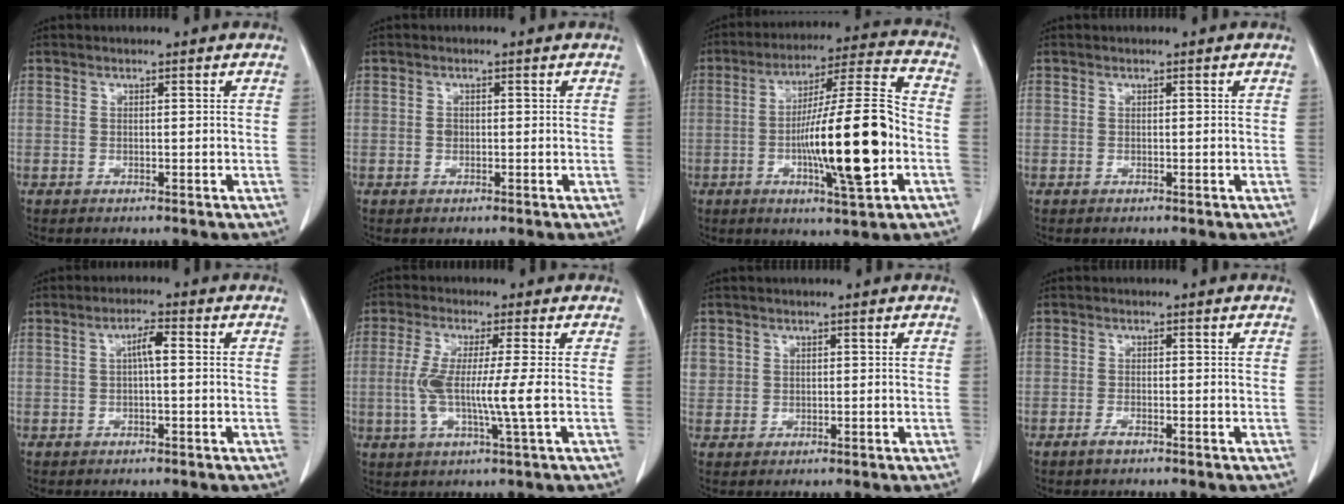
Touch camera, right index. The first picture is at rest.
{"total": 0.7, "force": [0.1, 0.6, 0.4], "torque": [-0.004, 0.004, 0.001]}
{"total": 17.2, "force": [-3.6, 1.4, 16.8], "torque": [-0.275, 0.005, -0.055]}
{"total": 0.0}
{"total": 2.9, "force": [0.2, 0.5, 2.8], "torque": [-0.051, 0.005, 0.003]}
{"total": 7.8, "force": [-0.5, -0.3, 7.7], "torque": [-0.158, -0.009, -0.013]}
{"total": 2.7, "force": [1.0, 2.5, 0.5], "torque": [0.000, 0.009, 0.024]}
{"total": 1.4, "force": [-1.0, 0.3, 0.9], "torque": [-0.021, -0.001, -0.017]}